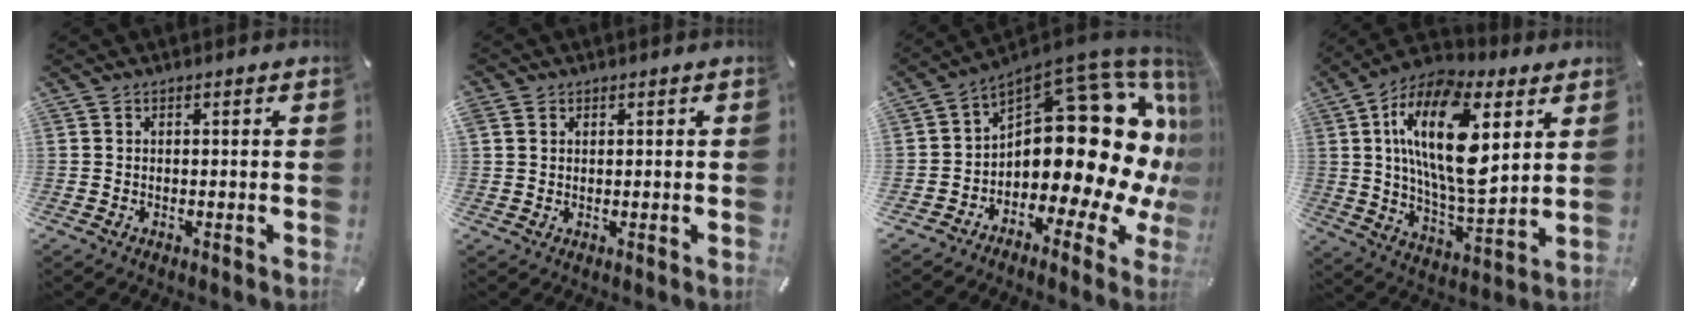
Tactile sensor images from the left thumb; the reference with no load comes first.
{"total": 2.1, "force": [0.9, 1.8, 0.5], "torque": [-0.011, 0.004, 0.017]}
{"total": 20.3, "force": [4.1, 11.9, 15.9], "torque": [-0.221, -0.061, 0.079]}
{"total": 22.2, "force": [7.3, 10.1, 18.4], "torque": [-0.360, -0.019, 0.114]}